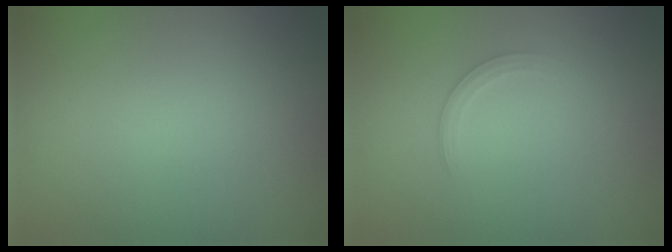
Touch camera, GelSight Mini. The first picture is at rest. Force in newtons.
{"total": 1.3, "press": 1.3, "slide": 0.1}